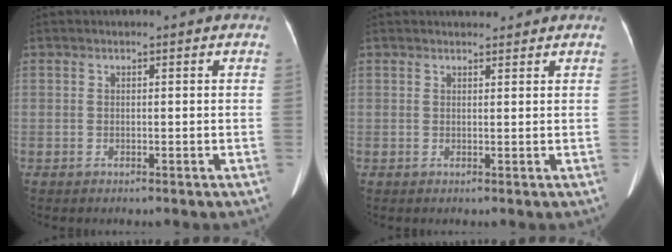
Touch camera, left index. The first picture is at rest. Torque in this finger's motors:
{"motor_torque": [0.16, -0.10, -0.02, -0.01]}